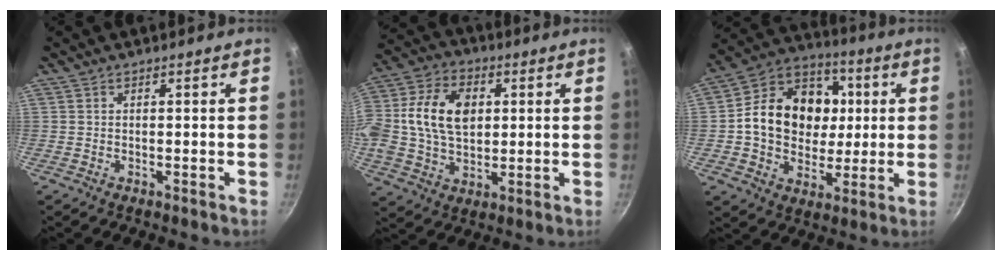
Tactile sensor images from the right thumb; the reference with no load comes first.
{"total": 16.1, "force": [2.3, 11.0, 11.5], "torque": [-0.201, 0.015, 0.030]}
{"total": 19.1, "force": [1.6, 15.4, 11.1], "torque": [-0.157, 0.022, 0.019]}